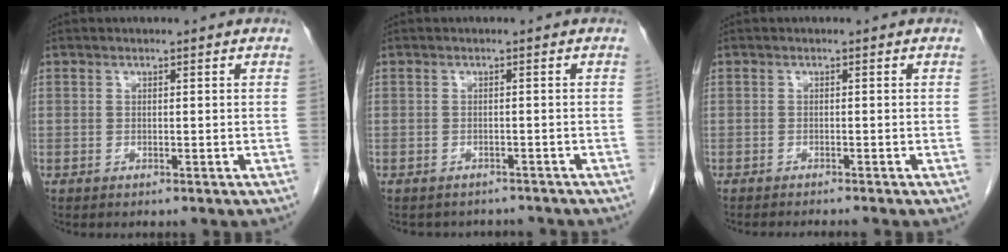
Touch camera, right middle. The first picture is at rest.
{"total": 5.0, "force": [-4.5, 2.1, 0.5], "torque": [-0.005, 0.006, -0.050]}
{"total": 3.7, "force": [-3.4, -0.3, 1.4], "torque": [-0.012, -0.006, -0.047]}